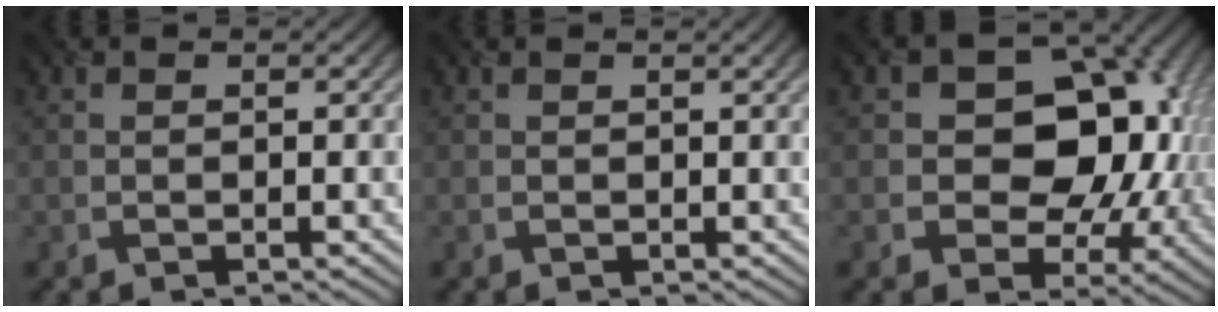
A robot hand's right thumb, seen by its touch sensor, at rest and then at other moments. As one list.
[{"total": 1.2, "force": [0.7, -0.1, 0.9], "torque": [-0.011, 0.001, 0.012]}, {"total": 14.0, "force": [1.1, 10.5, 9.2], "torque": [-0.115, 0.007, 0.007]}]